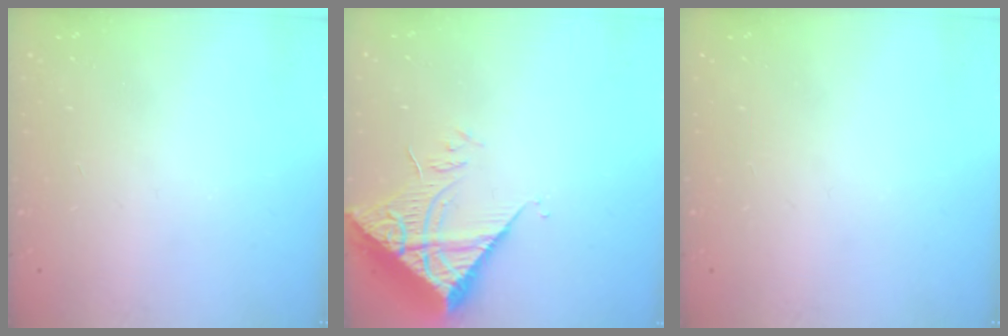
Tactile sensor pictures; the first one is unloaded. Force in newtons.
{"total": 9.3, "press": 9.2, "slide": 1.2}
{"total": 0.0}